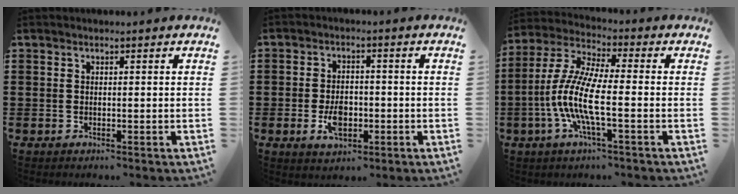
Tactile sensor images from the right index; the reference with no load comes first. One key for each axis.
{"total": 4.7, "fx": -1.4, "fy": 2.8, "fz": 3.6, "tx": -0.065, "ty": -0.002, "tz": -0.026}
{"total": 9.6, "fx": -3.0, "fy": 2.0, "fz": 8.9, "tx": -0.214, "ty": -0.018, "tz": -0.068}